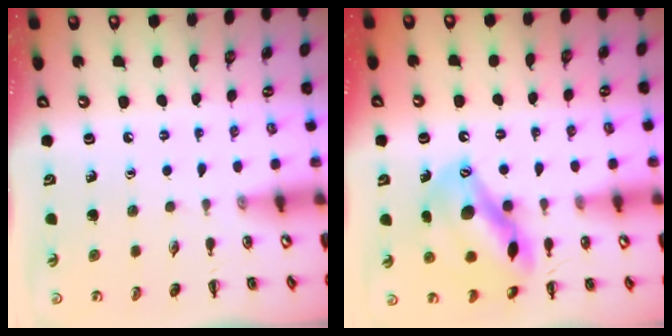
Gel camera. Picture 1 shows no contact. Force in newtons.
{"total": 15.8, "press": 15.5, "slide": 2.9}